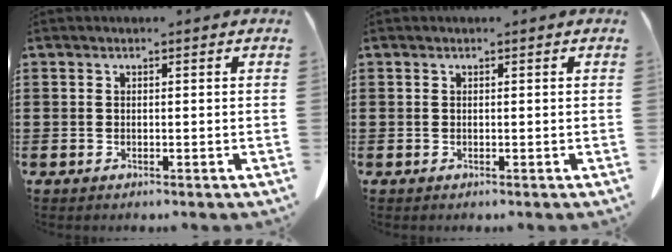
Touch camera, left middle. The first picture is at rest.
{"total": 0.0}